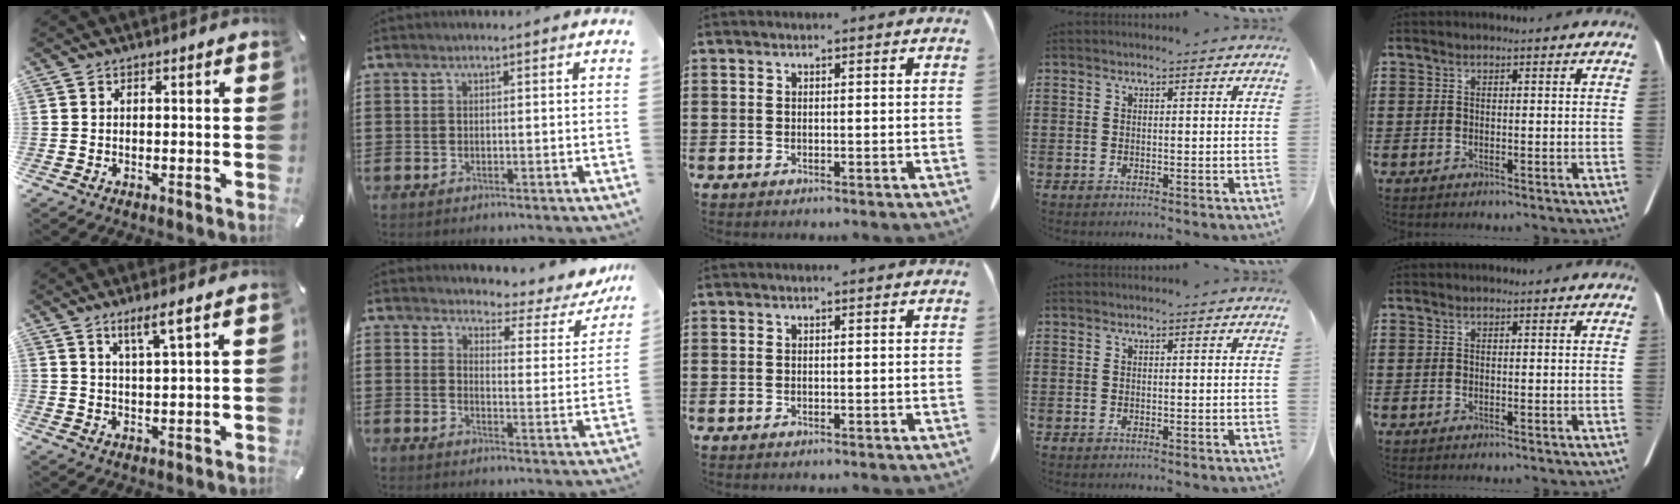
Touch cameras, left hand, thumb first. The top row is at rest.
{"thumb": {"total": 5.0, "force": [3.1, 0.1, 3.9], "torque": [-0.082, -0.005, 0.053]}, "index": {"total": 3.5, "force": [3.1, 1.2, 1.1], "torque": [-0.027, -0.027, 0.044]}}